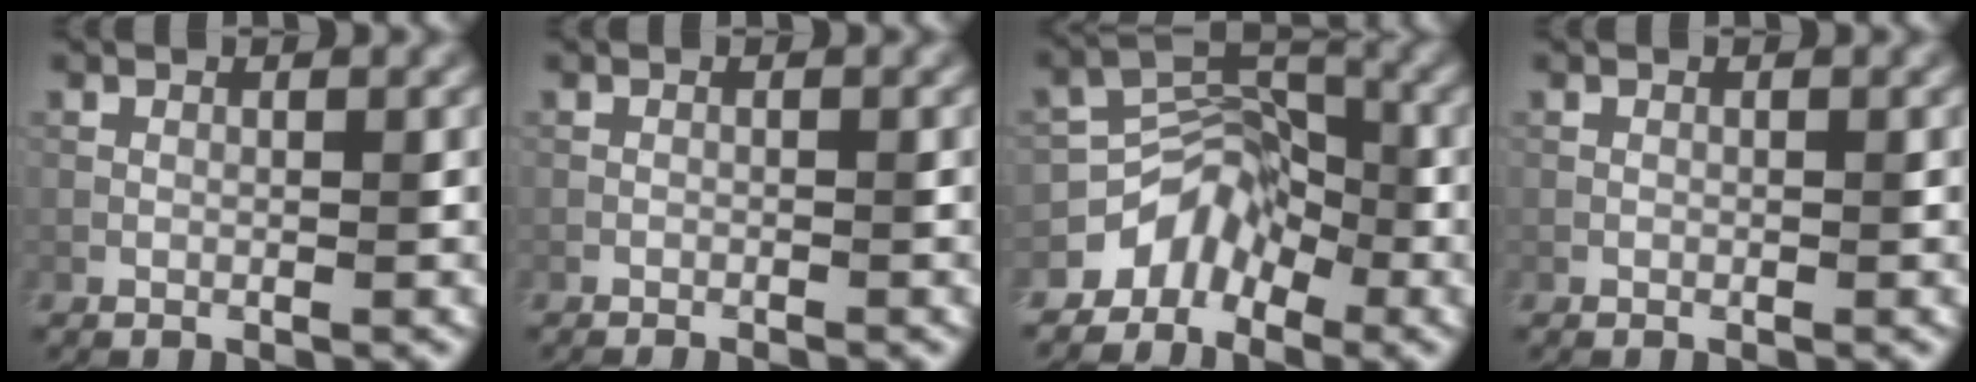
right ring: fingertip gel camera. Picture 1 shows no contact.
{"total": 0.6, "force": [-0.6, 0.0, 0.2], "torque": [-0.005, 0.001, -0.011]}
{"total": 3.7, "force": [-2.9, 2.3, 0.2], "torque": [0.009, 0.011, -0.052]}
{"total": 0.0}